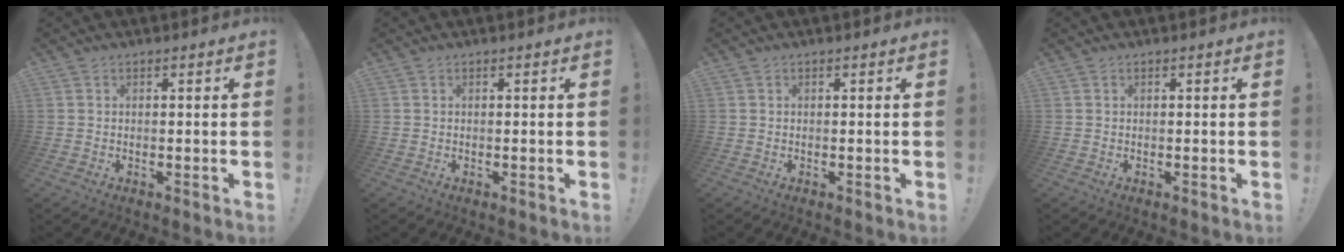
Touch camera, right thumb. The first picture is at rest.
{"total": 0.0}
{"total": 0.0}
{"total": 0.0}